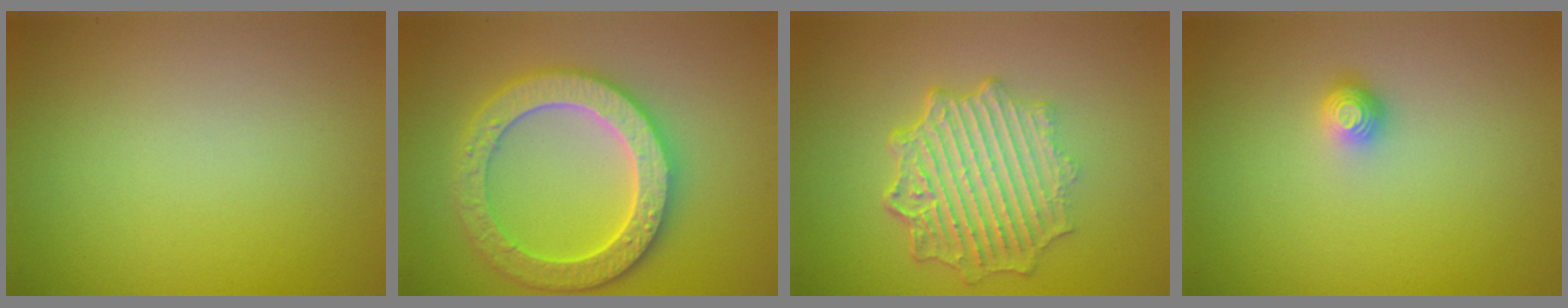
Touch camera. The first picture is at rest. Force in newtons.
{"total": 6.5, "press": 6.3, "slide": 1.5}
{"total": 6.8, "press": 5.1, "slide": 4.5}
{"total": 1.5, "press": 1.1, "slide": 1.0}